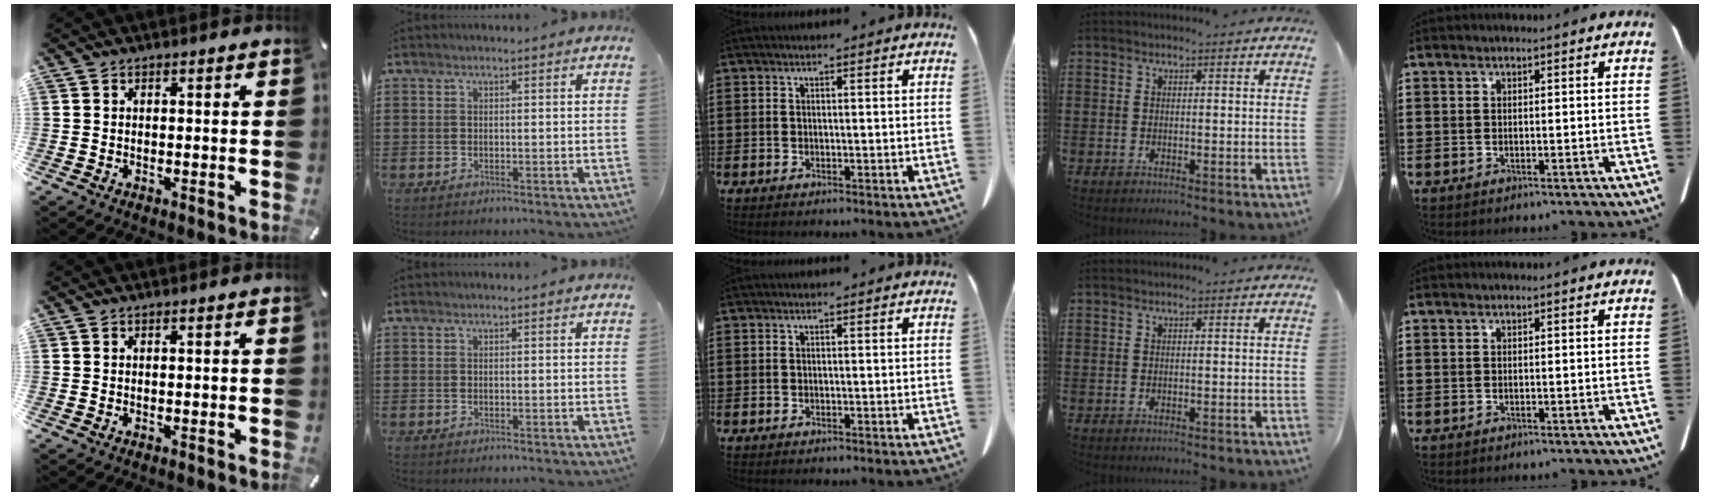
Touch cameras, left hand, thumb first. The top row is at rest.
{}